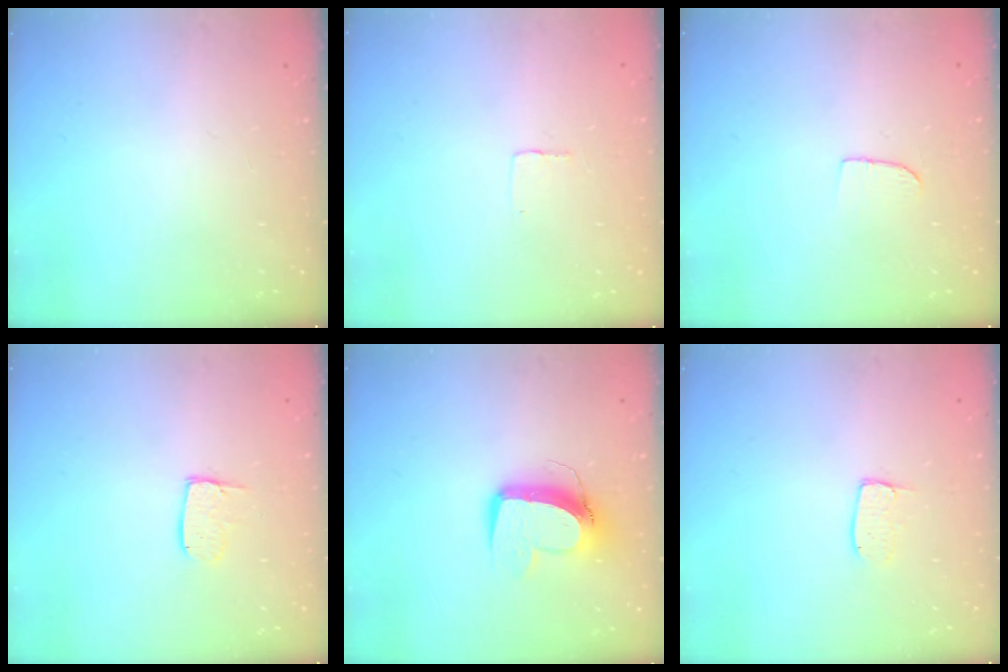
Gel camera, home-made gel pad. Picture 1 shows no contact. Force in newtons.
{"total": 1.9, "press": 1.9, "slide": 0.1}
{"total": 4.6, "press": 4.6, "slide": 0.4}
{"total": 6.7, "press": 6.7, "slide": 0.5}
{"total": 11.4, "press": 11.3, "slide": 1.5}
{"total": 4.9, "press": 4.8, "slide": 0.4}